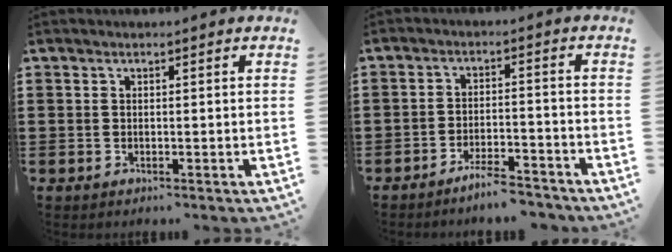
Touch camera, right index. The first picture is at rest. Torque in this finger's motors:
{"motor_torque": [0.39, 0.73, -0.18, -0.21]}